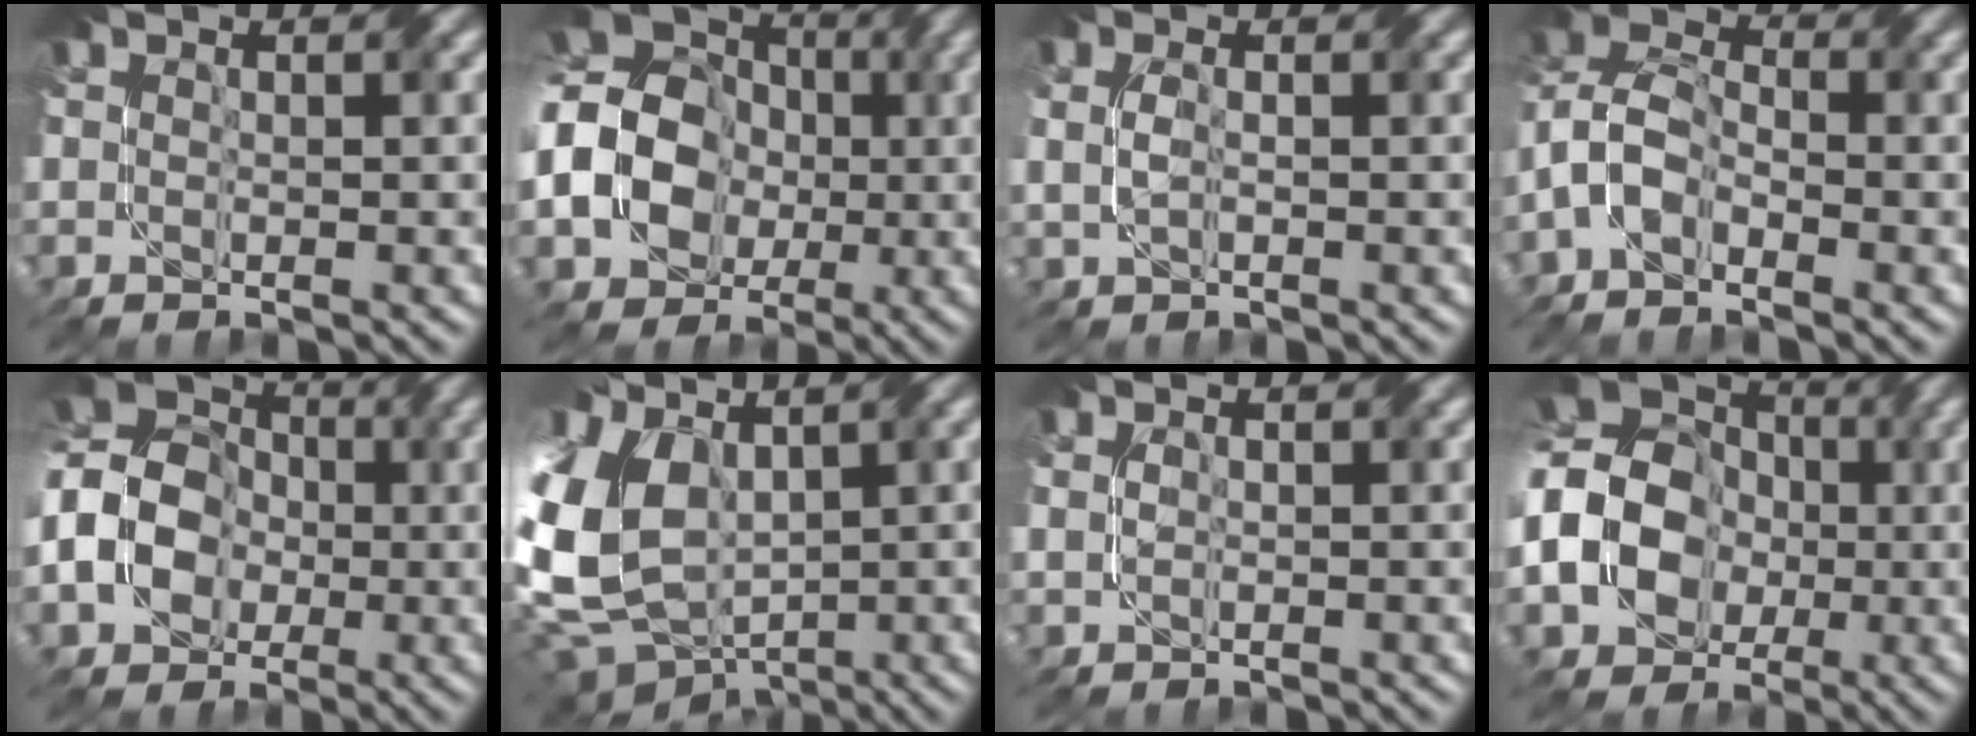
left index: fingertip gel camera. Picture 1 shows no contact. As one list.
[{"total": 13.4, "force": [-1.9, 11.1, 7.3], "torque": [-0.139, -0.007, -0.067]}, {"total": 1.4, "force": [-0.2, 0.8, 1.1], "torque": [-0.029, -0.001, -0.001]}, {"total": 4.9, "force": [-2.2, 3.0, 3.1], "torque": [-0.070, 0.011, -0.059]}, {"total": 9.5, "force": [-2.1, 7.5, 5.4], "torque": [-0.114, -0.002, -0.051]}, {"total": 13.5, "force": [0.6, 9.7, 9.3], "torque": [-0.242, -0.020, 0.020]}, {"total": 0.7, "force": [0.1, 0.5, 0.5], "torque": [-0.013, -0.001, 0.005]}, {"total": 13.0, "force": [-2.0, 10.5, 7.4], "torque": [-0.143, -0.010, -0.063]}]